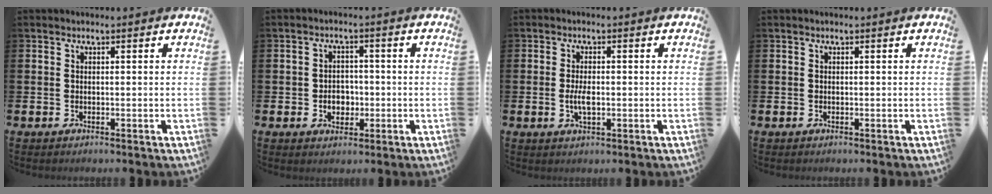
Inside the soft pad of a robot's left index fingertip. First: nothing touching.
{"total": 3.1, "force": [-0.7, 2.6, 1.7], "torque": [-0.019, -0.002, -0.020]}
{"total": 2.9, "force": [-0.2, 1.2, 2.6], "torque": [-0.039, -0.004, -0.006]}
{"total": 0.0}